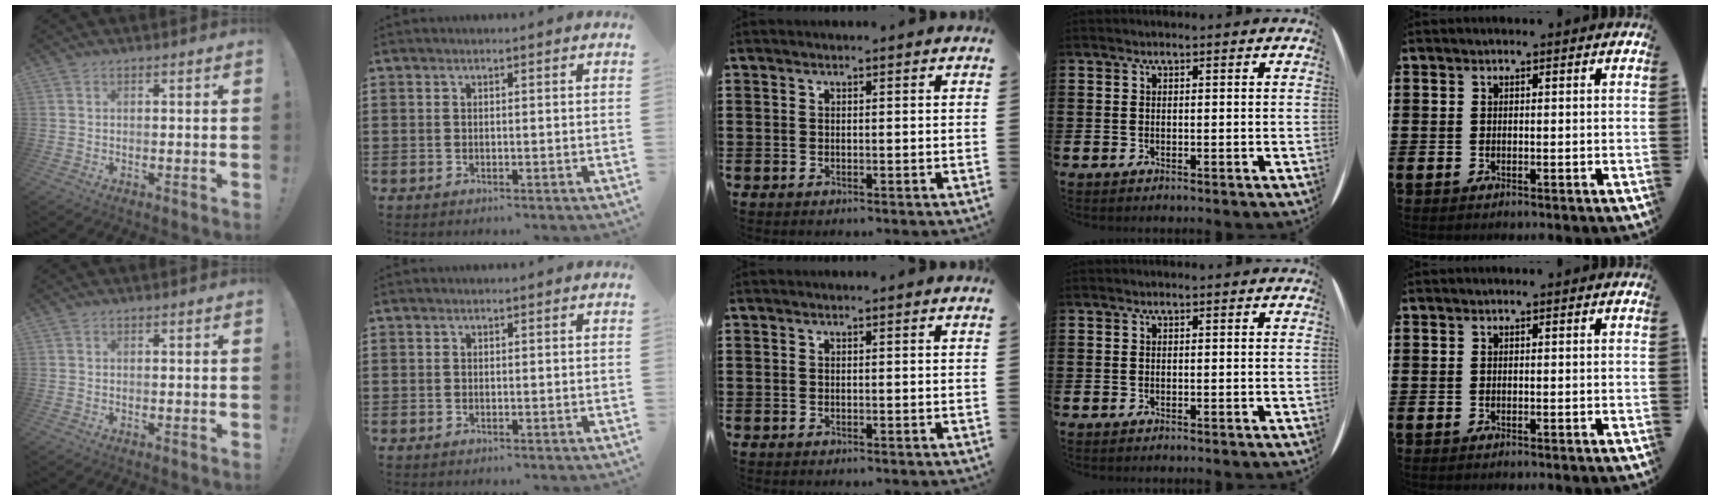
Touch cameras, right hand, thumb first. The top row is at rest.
{}